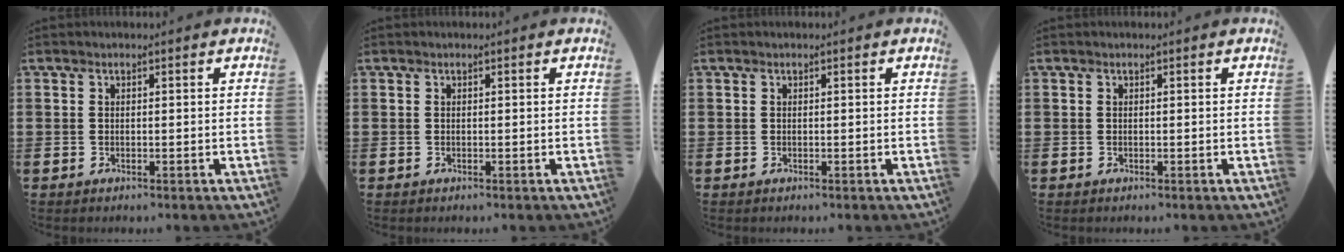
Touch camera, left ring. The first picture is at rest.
{"total": 0.0}
{"total": 0.0}
{"total": 0.0}